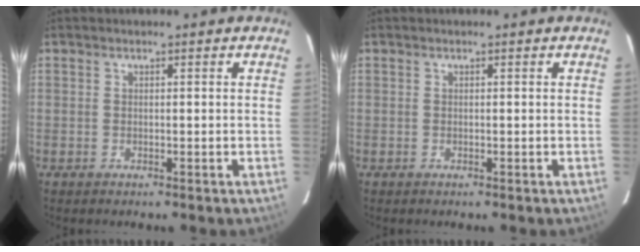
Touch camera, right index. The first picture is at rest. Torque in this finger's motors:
{"motor_torque": [0.01, -0.01, 0.01, 0.00]}